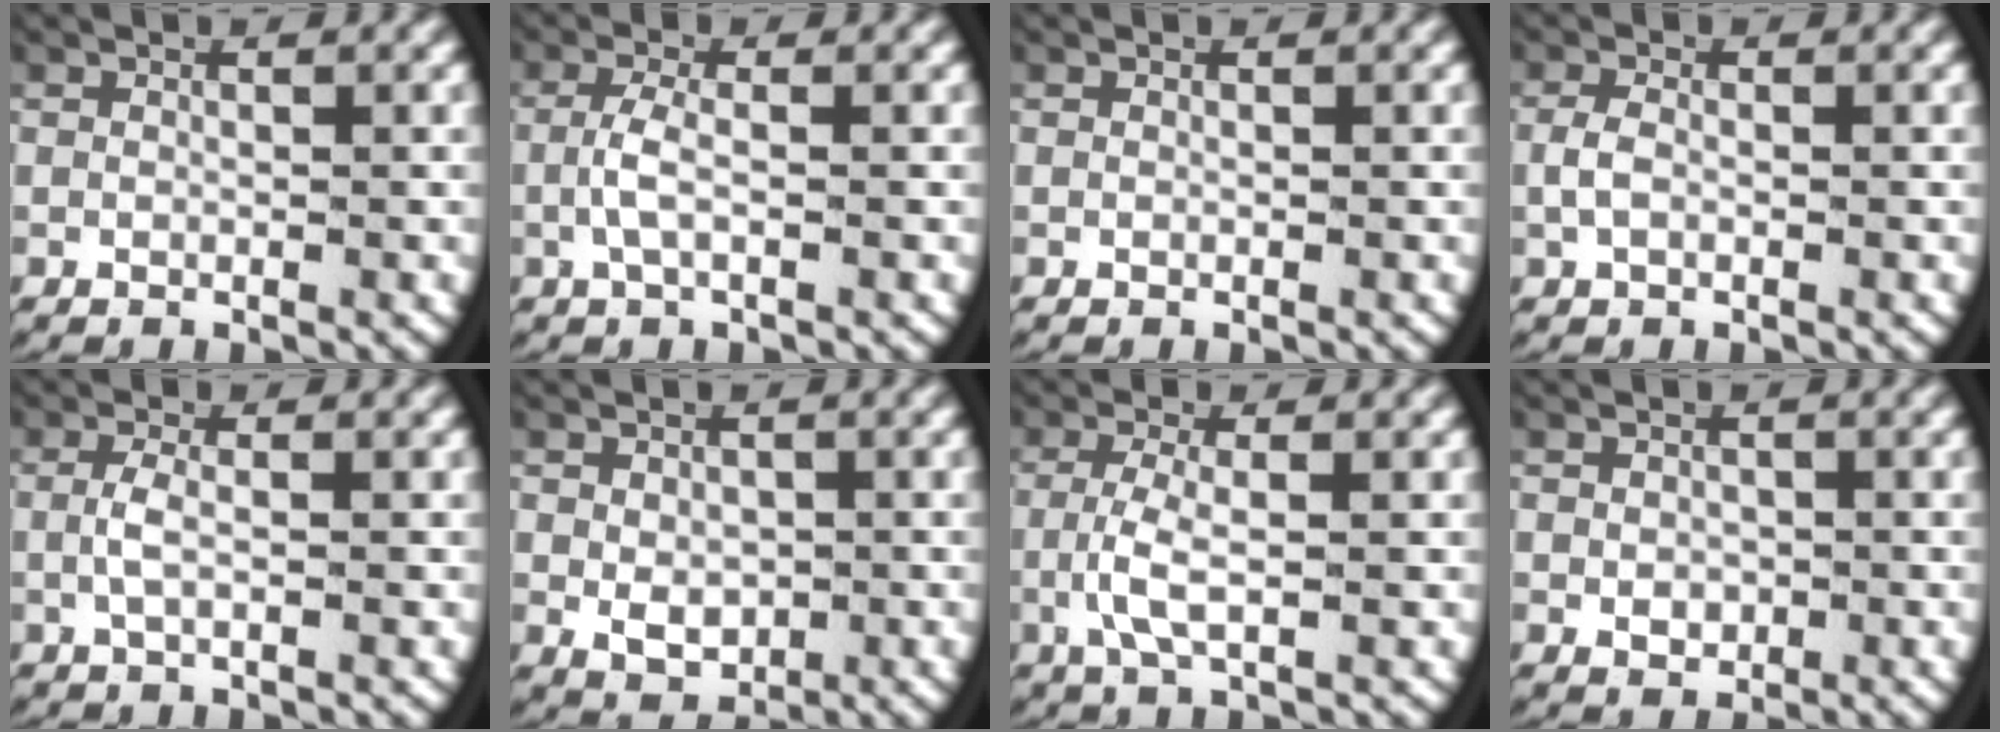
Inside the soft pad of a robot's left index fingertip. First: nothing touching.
{"total": 2.2, "force": [-0.5, 0.6, 2.0], "torque": [-0.057, -0.005, -0.006]}
{"total": 0.0}
{"total": 1.4, "force": [-0.3, 0.8, 1.1], "torque": [-0.038, -0.005, -0.001]}
{"total": 1.6, "force": [-0.3, 0.3, 1.5], "torque": [-0.046, -0.006, -0.002]}
{"total": 2.8, "force": [-0.8, 2.0, 1.8], "torque": [-0.041, -0.024, 0.004]}
{"total": 3.0, "force": [-0.4, 0.9, 2.8], "torque": [-0.072, -0.010, -0.004]}
{"total": 1.4, "force": [-0.5, 1.1, 0.8], "torque": [-0.023, -0.015, 0.003]}